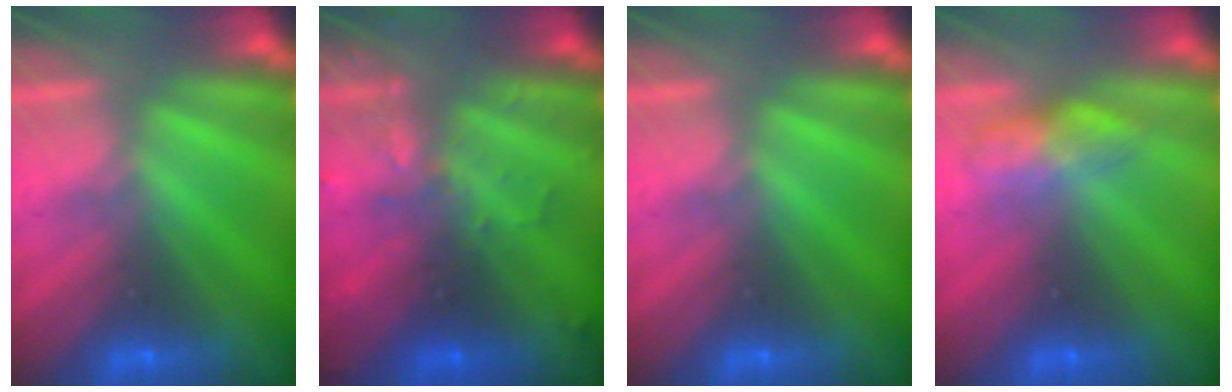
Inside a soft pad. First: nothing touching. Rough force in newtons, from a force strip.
{"total": 3.0}
{"total": 0.0}
{"total": 2.8}